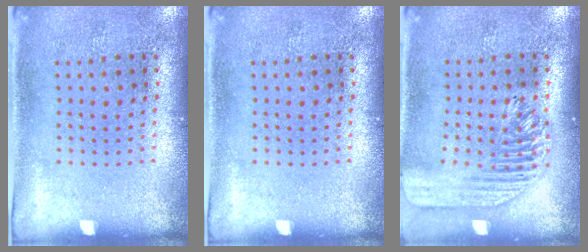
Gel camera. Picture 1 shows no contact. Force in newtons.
{"total": 0.0}
{"total": 1.7, "press": 1.5, "slide": 0.7}